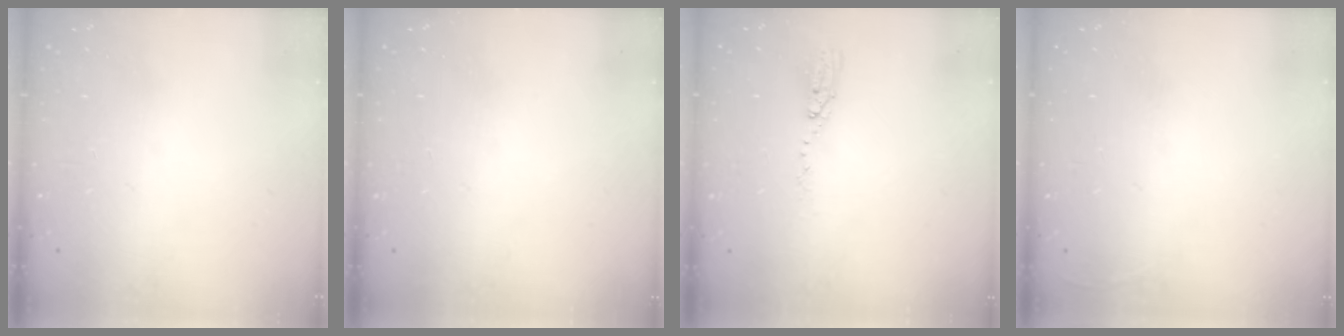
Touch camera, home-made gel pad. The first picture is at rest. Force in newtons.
{"total": 8.9, "press": 3.1, "slide": 8.3}
{"total": 4.3, "press": 4.3, "slide": 0.4}
{"total": 2.7, "press": 2.6, "slide": 1.0}